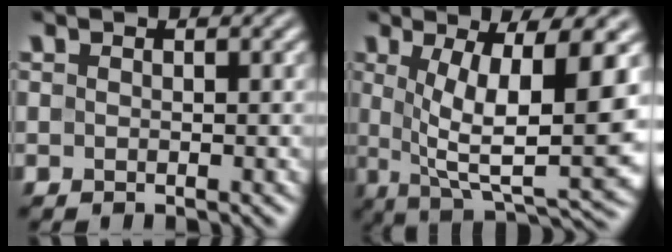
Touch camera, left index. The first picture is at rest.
{"total": 10.8, "force": [1.3, 2.9, 10.3], "torque": [-0.172, -0.017, 0.031]}